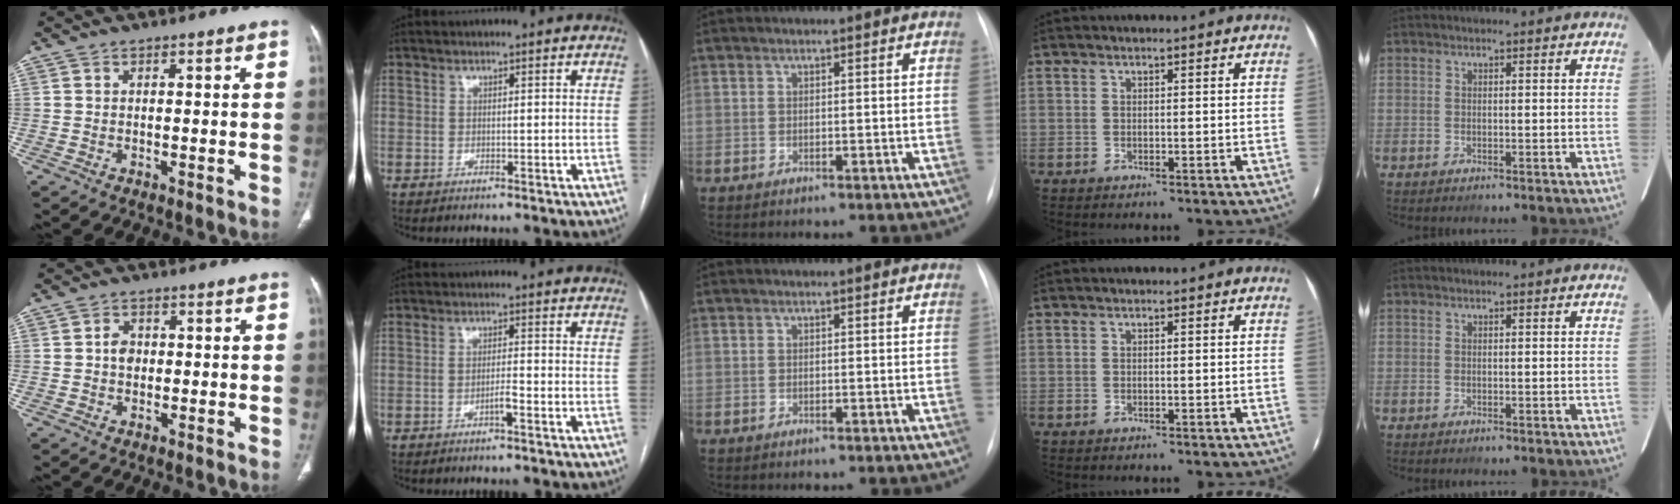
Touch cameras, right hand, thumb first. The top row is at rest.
{"thumb": {"total": 2.9, "force": [0.1, 2.3, 1.8], "torque": [-0.021, 0.006, 0.000]}, "index": {"total": 1.8, "force": [-1.1, 0.0, 1.5], "torque": [-0.026, 0.000, -0.020]}}